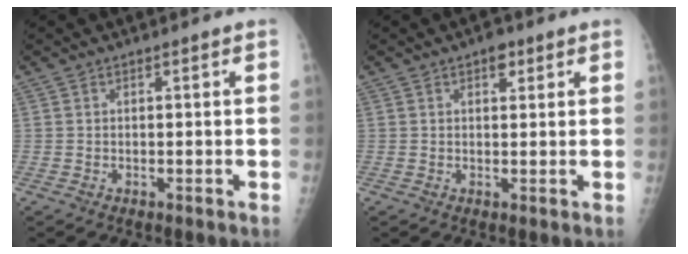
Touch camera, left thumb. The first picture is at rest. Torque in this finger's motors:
{"motor_torque": [0.49, 0.22, 0.18, -0.17, 0.00]}